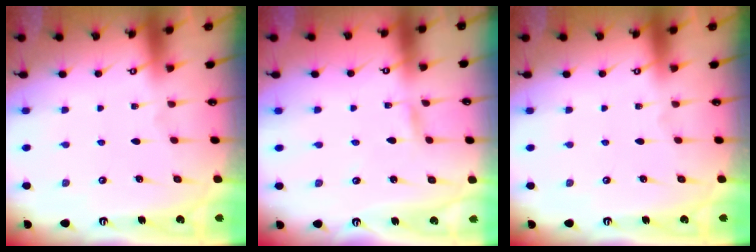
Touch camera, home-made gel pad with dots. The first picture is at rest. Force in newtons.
{"total": 2.3, "press": 2.3, "slide": 0.2}
{"total": 0.0}